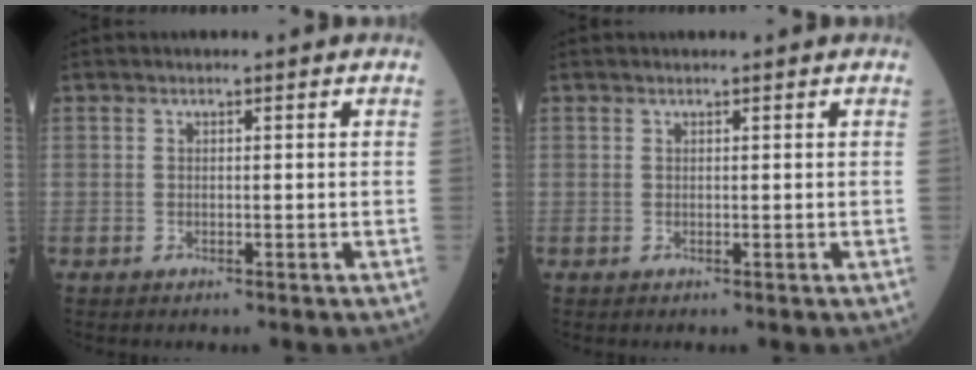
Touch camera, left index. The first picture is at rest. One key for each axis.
{"total": 0.0}